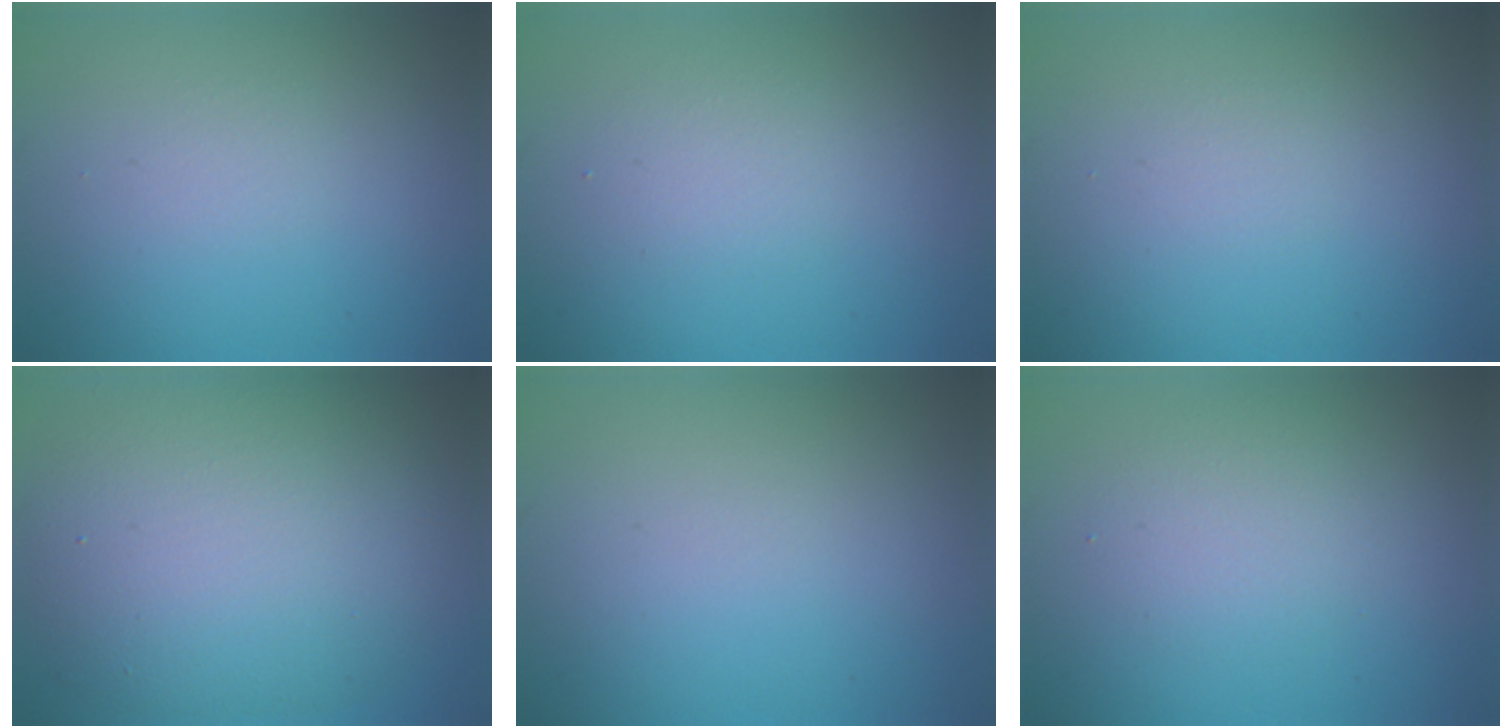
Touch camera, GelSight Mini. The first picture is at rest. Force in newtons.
{"total": 1.6, "press": 1.6, "slide": 0.1}
{"total": 0.7, "press": 0.7, "slide": 0.1}
{"total": 10.6, "press": 10.6, "slide": 0.6}
{"total": 0.0}
{"total": 2.4, "press": 2.4, "slide": 0.0}